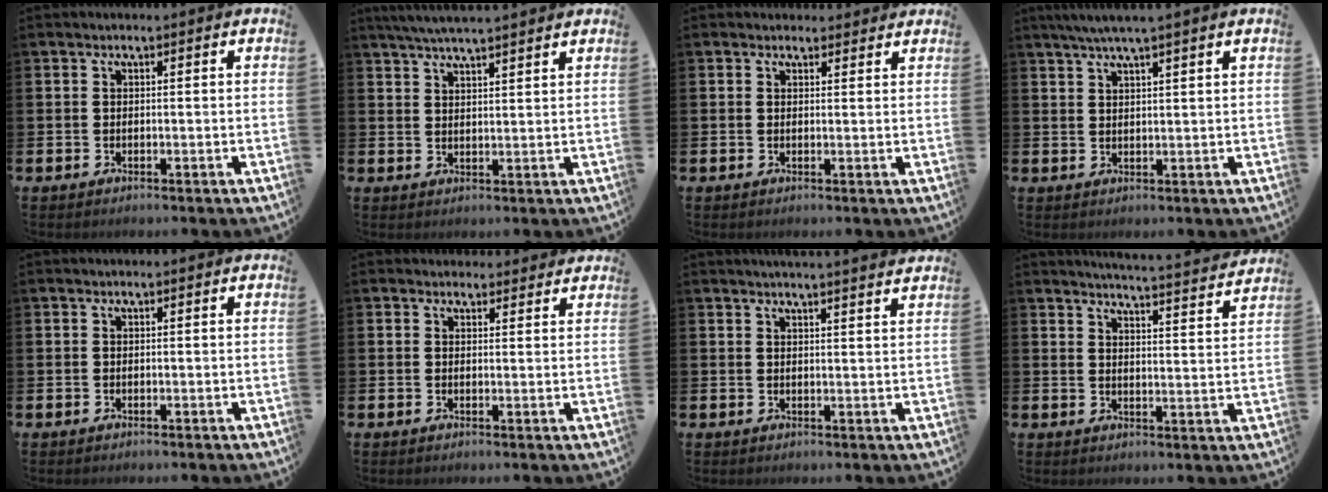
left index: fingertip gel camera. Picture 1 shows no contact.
{"total": 4.8, "force": [4.5, 0.0, 1.5], "torque": [-0.038, -0.013, 0.081]}
{"total": 1.7, "force": [1.6, 0.7, -0.1], "torque": [0.009, -0.003, 0.027]}
{"total": 3.7, "force": [3.2, -0.5, 1.8], "torque": [-0.046, -0.001, 0.058]}
{"total": 0.0}
{"total": 2.4, "force": [2.2, 0.8, -0.1], "torque": [0.009, -0.010, 0.039]}
{"total": 3.2, "force": [3.1, -0.5, 0.2], "torque": [0.006, -0.023, 0.054]}
{"total": 4.9, "force": [4.8, -0.6, 0.7], "torque": [-0.021, -0.038, 0.081]}